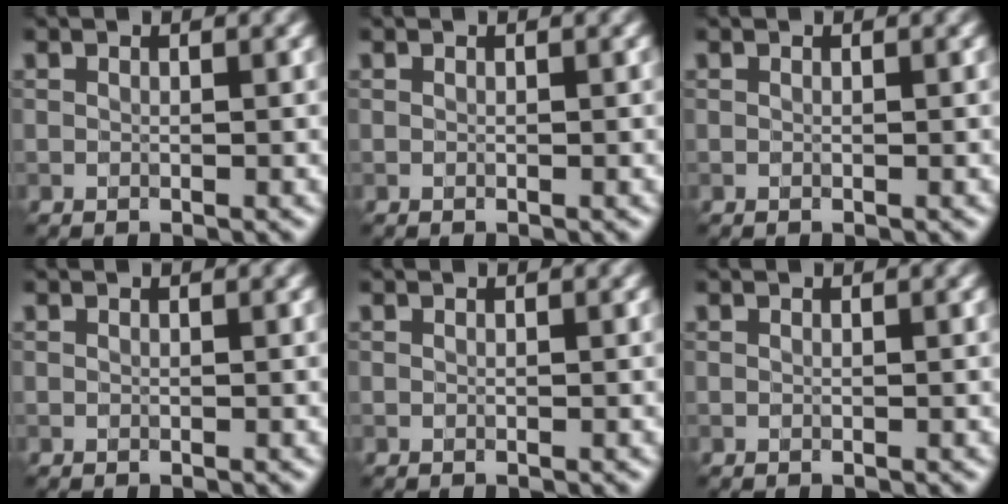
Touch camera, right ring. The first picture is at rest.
{"total": 0.0}
{"total": 0.0}
{"total": 0.0}
{"total": 0.0}
{"total": 0.0}